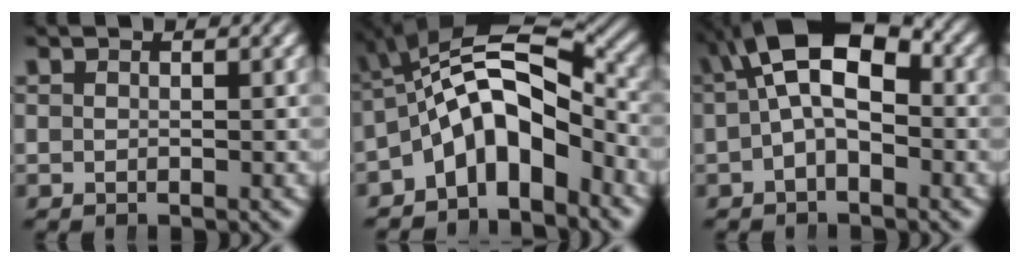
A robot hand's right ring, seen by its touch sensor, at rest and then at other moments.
{"total": 12.5, "force": [-0.2, 8.3, 9.4], "torque": [-0.180, -0.017, -0.005]}
{"total": 8.9, "force": [1.8, 4.6, 7.4], "torque": [-0.130, -0.006, 0.027]}